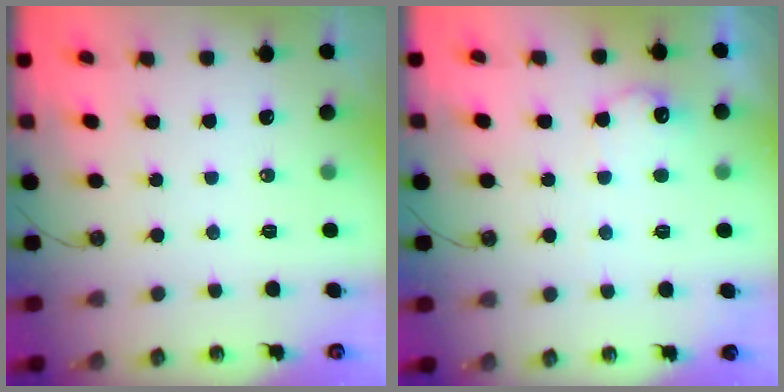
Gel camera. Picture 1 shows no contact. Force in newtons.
{"total": 9.6, "press": 9.6, "slide": 0.4}